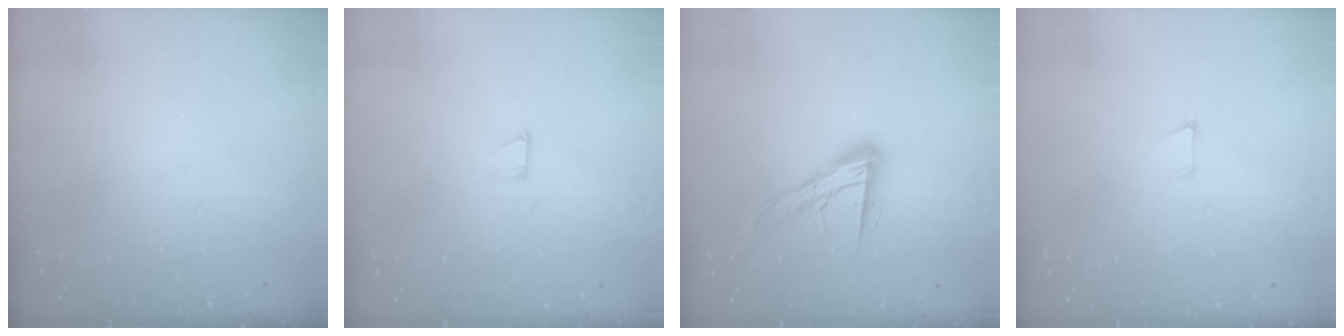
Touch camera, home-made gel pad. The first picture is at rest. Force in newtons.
{"total": 1.9, "press": 1.9, "slide": 0.1}
{"total": 14.2, "press": 14.1, "slide": 1.1}
{"total": 2.7, "press": 2.7, "slide": 0.2}